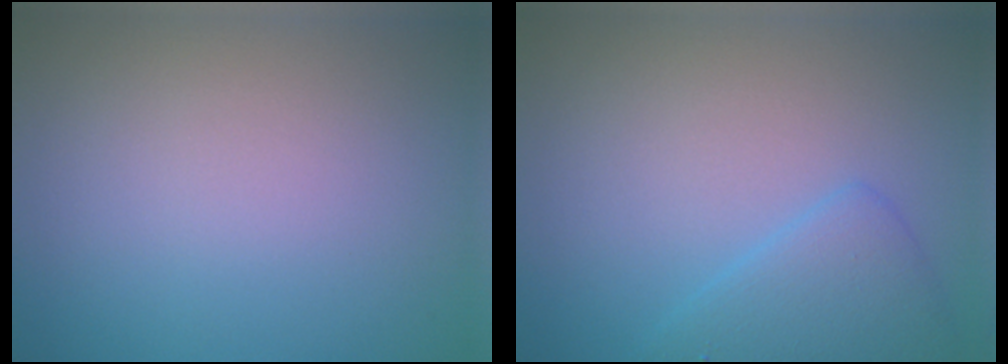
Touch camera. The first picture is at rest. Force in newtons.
{"total": 3.3, "press": 3.3, "slide": 0.0}